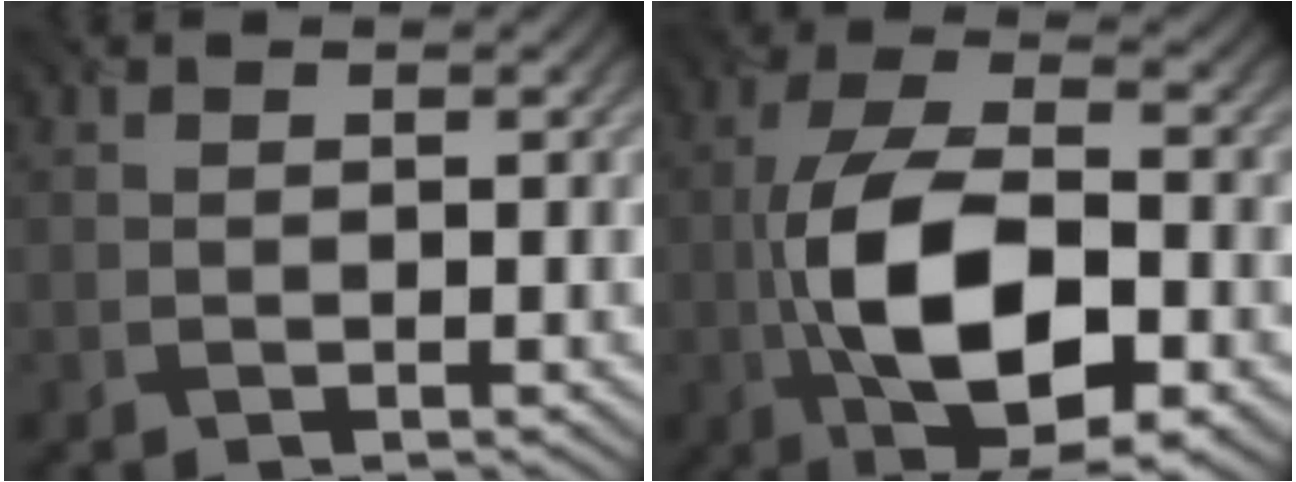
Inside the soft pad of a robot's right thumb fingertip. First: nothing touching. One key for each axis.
{"total": 15.6, "fx": -4.1, "fy": 6.9, "fz": 13.4, "tx": -0.261, "ty": -0.005, "tz": -0.080}